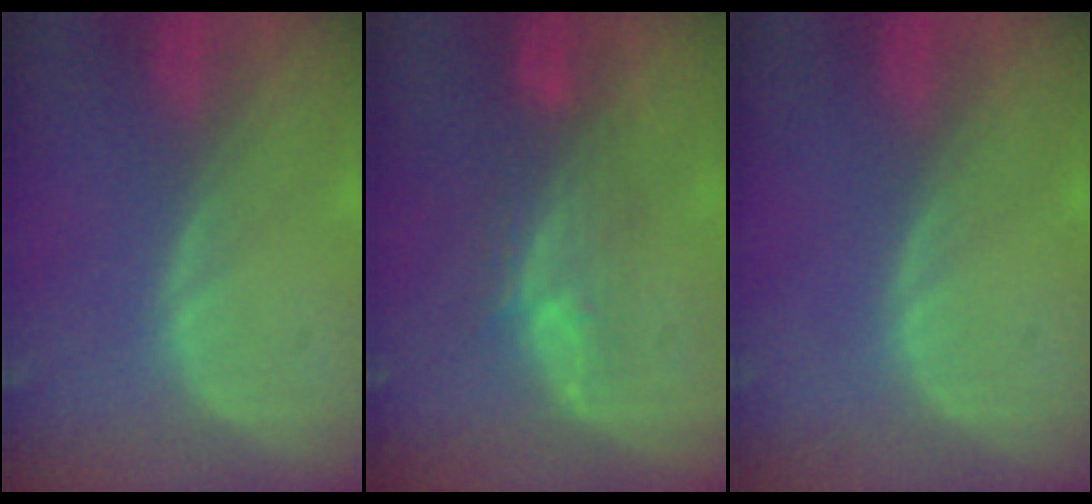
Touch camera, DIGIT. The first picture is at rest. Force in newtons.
{"total": 4.9, "press": 4.7, "slide": 1.6}
{"total": 0.0}